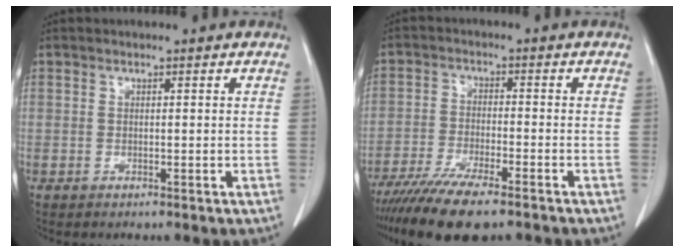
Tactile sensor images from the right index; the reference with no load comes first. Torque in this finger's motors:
{"motor_torque": [0.09, -0.15, 0.55, 0.14]}